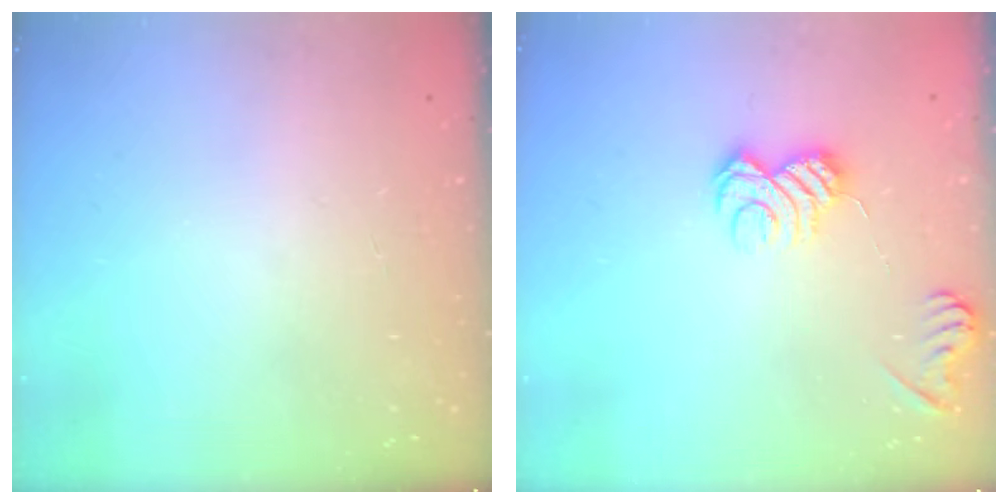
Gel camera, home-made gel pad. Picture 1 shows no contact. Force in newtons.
{"total": 9.2, "press": 9.1, "slide": 1.2}